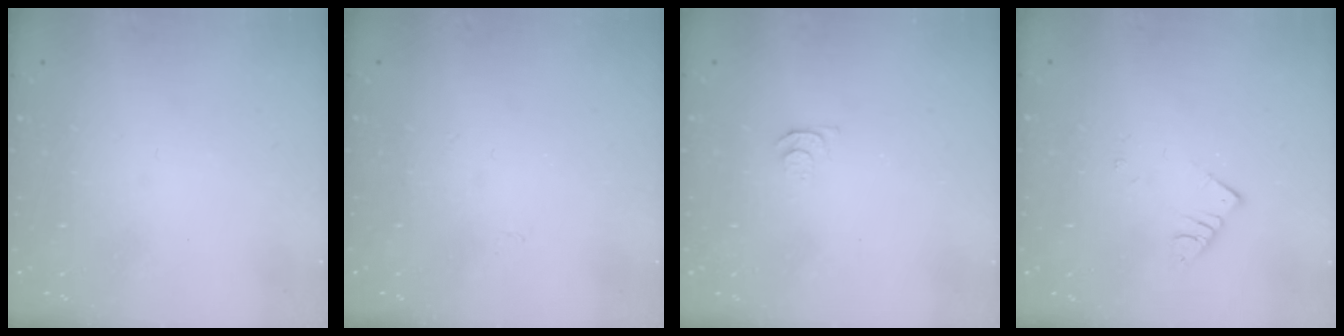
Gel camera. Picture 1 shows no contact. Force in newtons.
{"total": 3.4, "press": 3.3, "slide": 0.5}
{"total": 3.8, "press": 3.7, "slide": 0.7}
{"total": 2.5, "press": 2.5, "slide": 0.3}